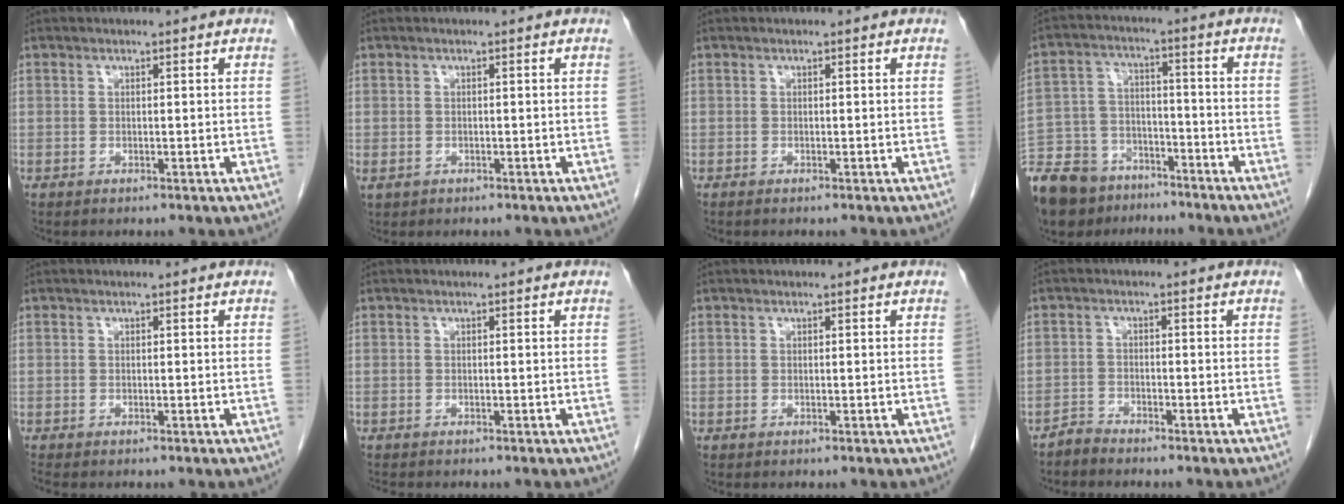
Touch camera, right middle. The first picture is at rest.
{"total": 1.3, "force": [-0.5, 1.0, 0.6], "torque": [-0.015, 0.001, -0.001]}
{"total": 0.0}
{"total": 17.4, "force": [-13.4, 8.8, 6.7], "torque": [-0.158, 0.005, -0.224]}
{"total": 0.6, "force": [-0.6, -0.1, 0.1], "torque": [-0.011, -0.005, -0.013]}
{"total": 1.2, "force": [-1.1, 0.1, 0.4], "torque": [-0.016, -0.007, -0.016]}
{"total": 0.0}
{"total": 1.8, "force": [-1.8, 0.1, -0.3], "torque": [0.009, -0.005, -0.035]}